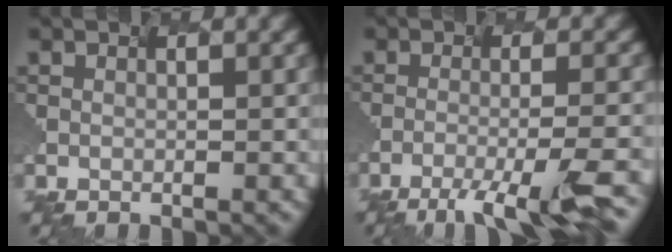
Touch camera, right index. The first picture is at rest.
{"total": 8.3, "force": [-5.4, 1.3, 6.2], "torque": [-0.087, 0.000, -0.077]}